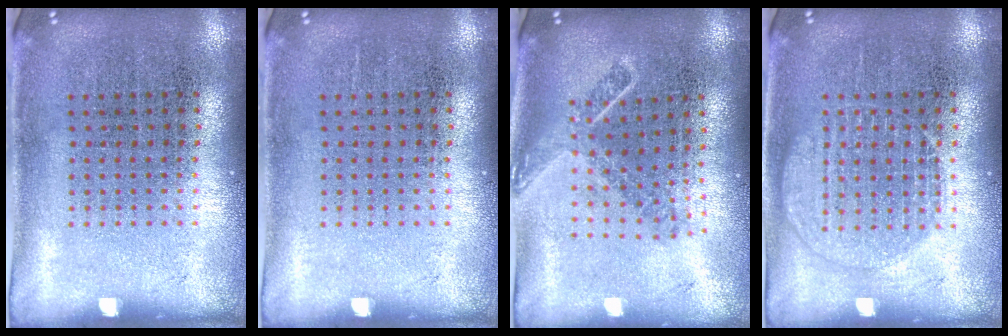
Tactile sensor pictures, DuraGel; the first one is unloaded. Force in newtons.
{"total": 0.0}
{"total": 1.8, "press": 1.3, "slide": 1.3}
{"total": 2.3, "press": 2.3, "slide": 0.4}